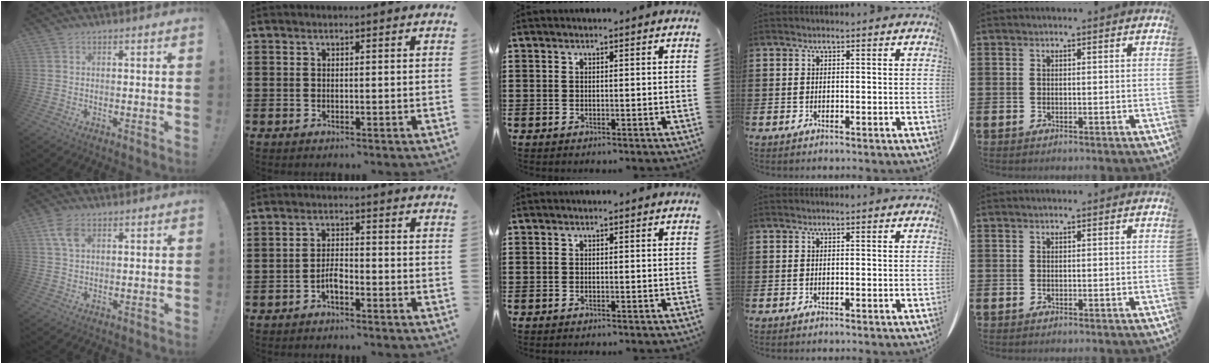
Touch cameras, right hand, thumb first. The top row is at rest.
{"thumb": {"total": 5.6, "force": [2.2, 3.1, 4.1], "torque": [-0.075, 0.002, 0.044]}, "index": {"total": 3.0, "force": [-1.7, 1.1, 2.2], "torque": [-0.050, 0.004, -0.035]}}